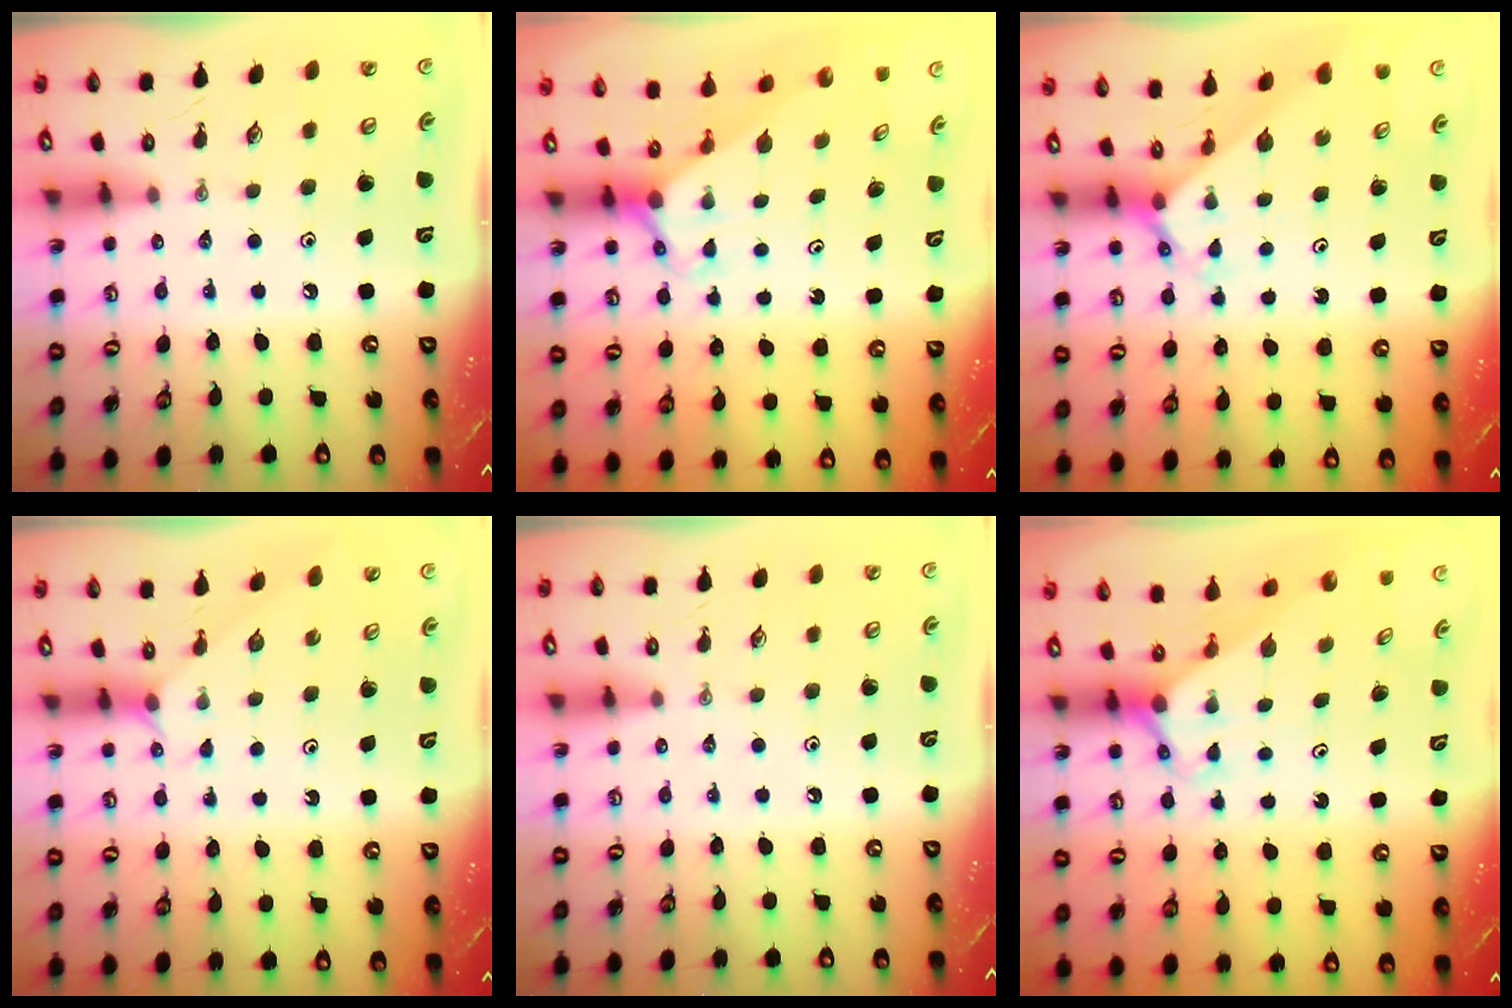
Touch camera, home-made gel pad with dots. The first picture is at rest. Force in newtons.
{"total": 2.6, "press": 2.6, "slide": 0.0}
{"total": 2.4, "press": 2.4, "slide": 0.2}
{"total": 3.1, "press": 3.1, "slide": 0.3}
{"total": 0.0}
{"total": 2.6, "press": 2.6, "slide": 0.0}